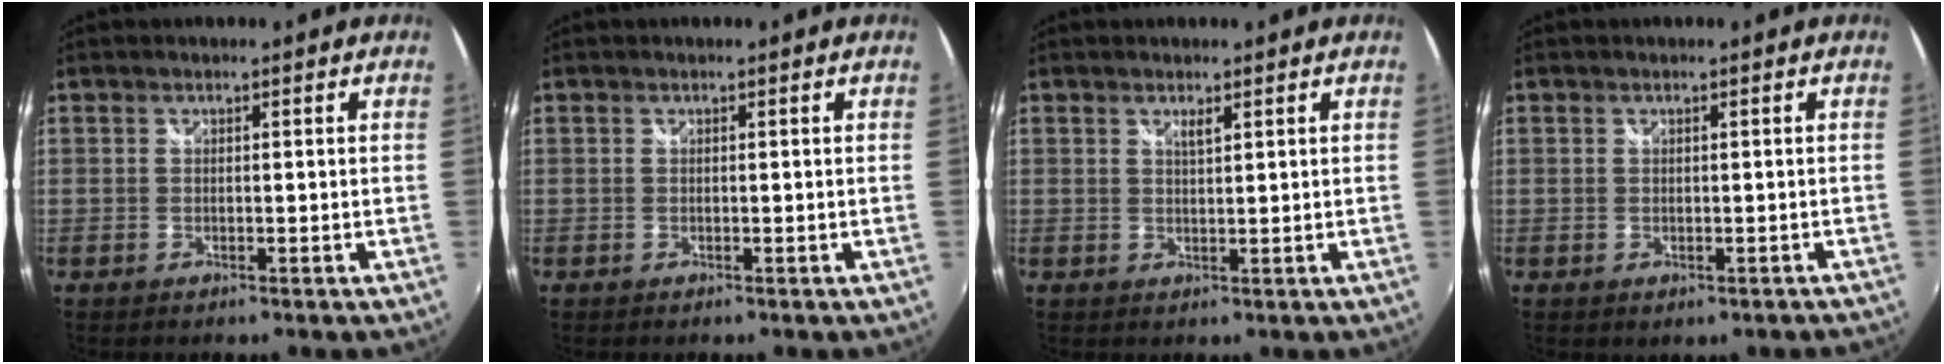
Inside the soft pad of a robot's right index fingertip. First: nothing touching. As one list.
[{"total": 0.0}, {"total": 1.4, "force": [0.9, 0.2, 1.1], "torque": [-0.017, 0.000, 0.014]}, {"total": 0.9, "force": [0.2, 0.8, 0.4], "torque": [-0.005, 0.000, 0.004]}]